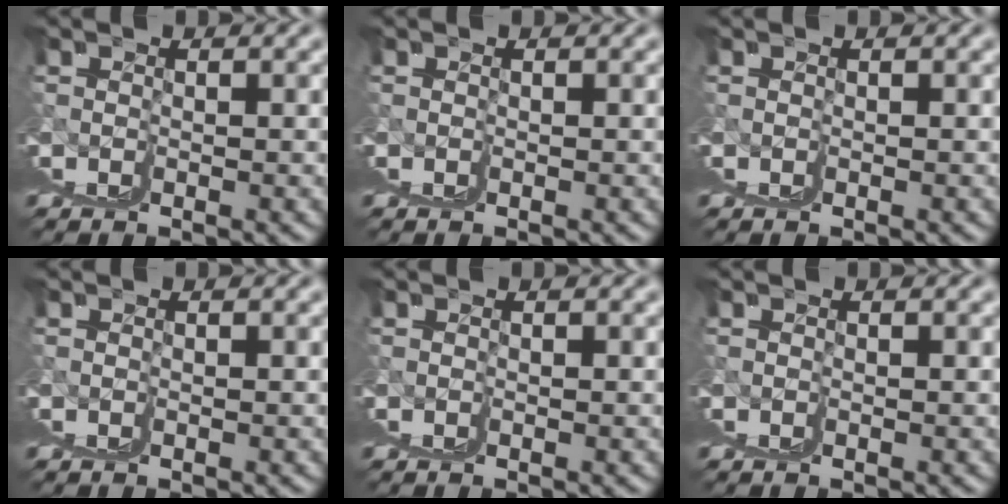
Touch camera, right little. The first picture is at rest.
{"total": 0.0}
{"total": 0.0}
{"total": 0.0}
{"total": 0.0}
{"total": 0.0}